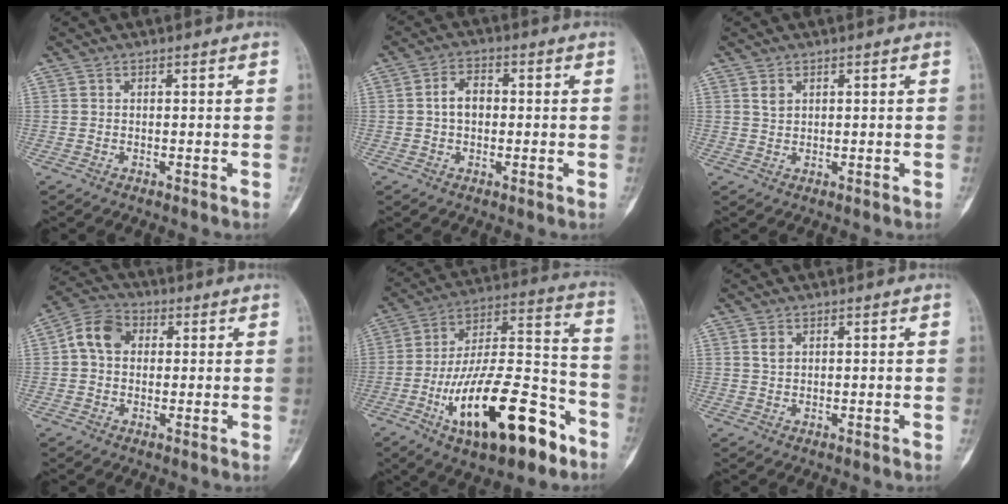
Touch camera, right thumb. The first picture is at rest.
{"total": 4.8, "force": [0.1, 3.3, 3.5], "torque": [-0.056, 0.016, -0.003]}
{"total": 1.8, "force": [0.9, 1.2, 0.9], "torque": [-0.013, -0.002, 0.021]}
{"total": 7.4, "force": [1.2, 5.7, 4.6], "torque": [-0.073, 0.020, 0.011]}
{"total": 25.3, "force": [-11.9, 9.7, 20.1], "torque": [-0.333, 0.069, -0.188]}
{"total": 1.6, "force": [0.7, 1.0, 0.9], "torque": [-0.016, 0.001, 0.017]}